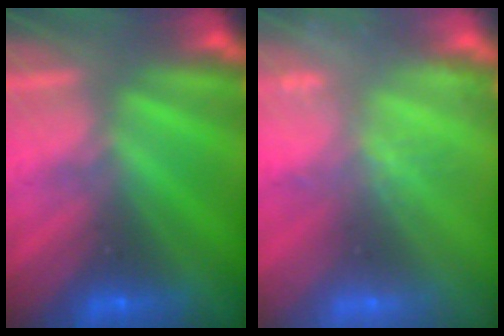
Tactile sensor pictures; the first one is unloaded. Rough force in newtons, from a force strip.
{"total": 2.0}